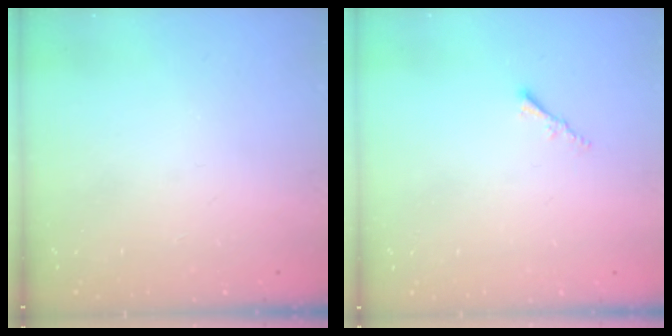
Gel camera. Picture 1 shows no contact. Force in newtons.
{"total": 1.5, "press": 1.5, "slide": 0.4}